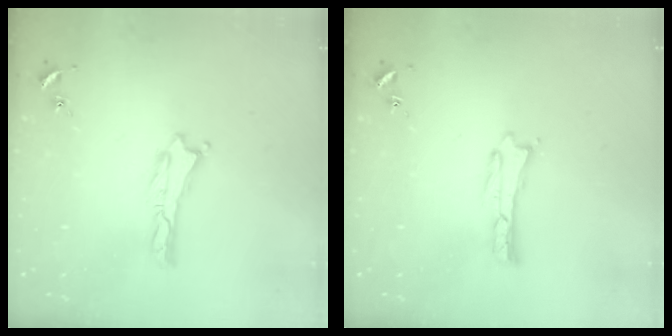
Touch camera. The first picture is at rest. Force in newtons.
{"total": 0.0}